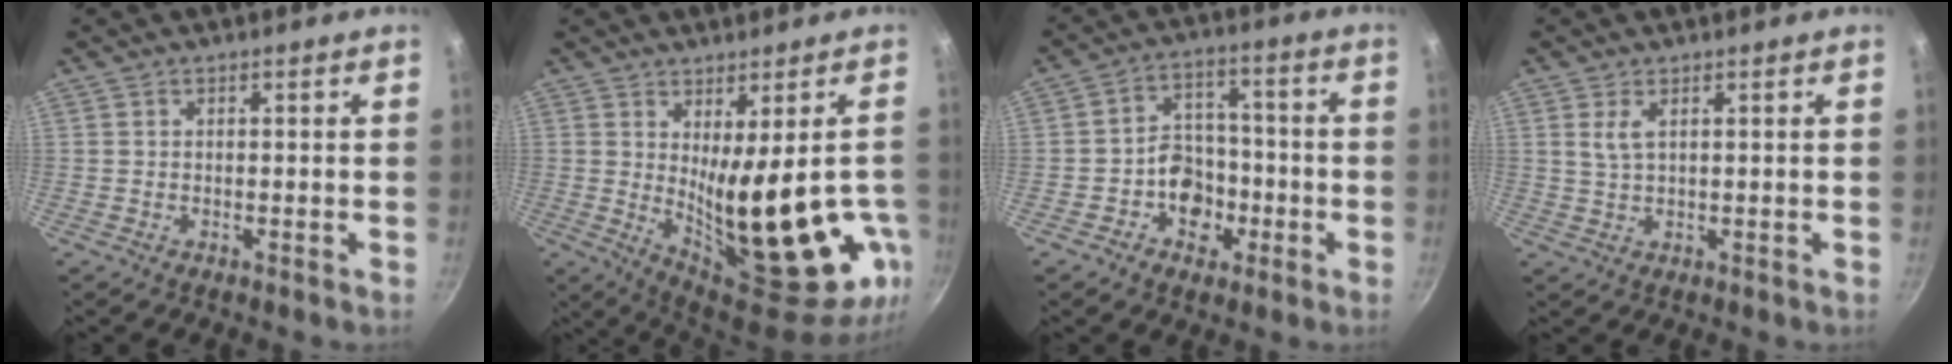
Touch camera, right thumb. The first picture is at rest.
{"total": 22.3, "force": [-2.8, 7.7, 20.7], "torque": [-0.266, -0.048, -0.008]}
{"total": 8.7, "force": [-3.1, 7.0, 4.2], "torque": [-0.021, 0.036, -0.054]}
{"total": 2.8, "force": [1.0, 1.1, 2.3], "torque": [-0.048, -0.006, 0.024]}